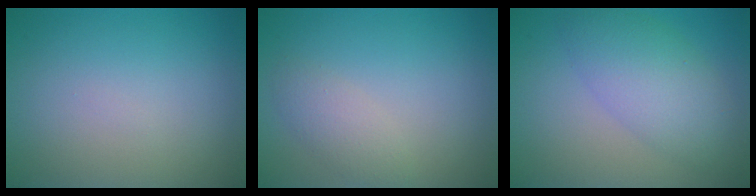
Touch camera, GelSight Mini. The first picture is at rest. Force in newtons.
{"total": 2.0, "press": 2.0, "slide": 0.1}
{"total": 5.3, "press": 5.3, "slide": 0.2}